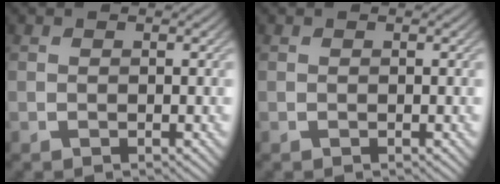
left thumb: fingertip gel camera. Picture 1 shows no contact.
{"total": 0.0}